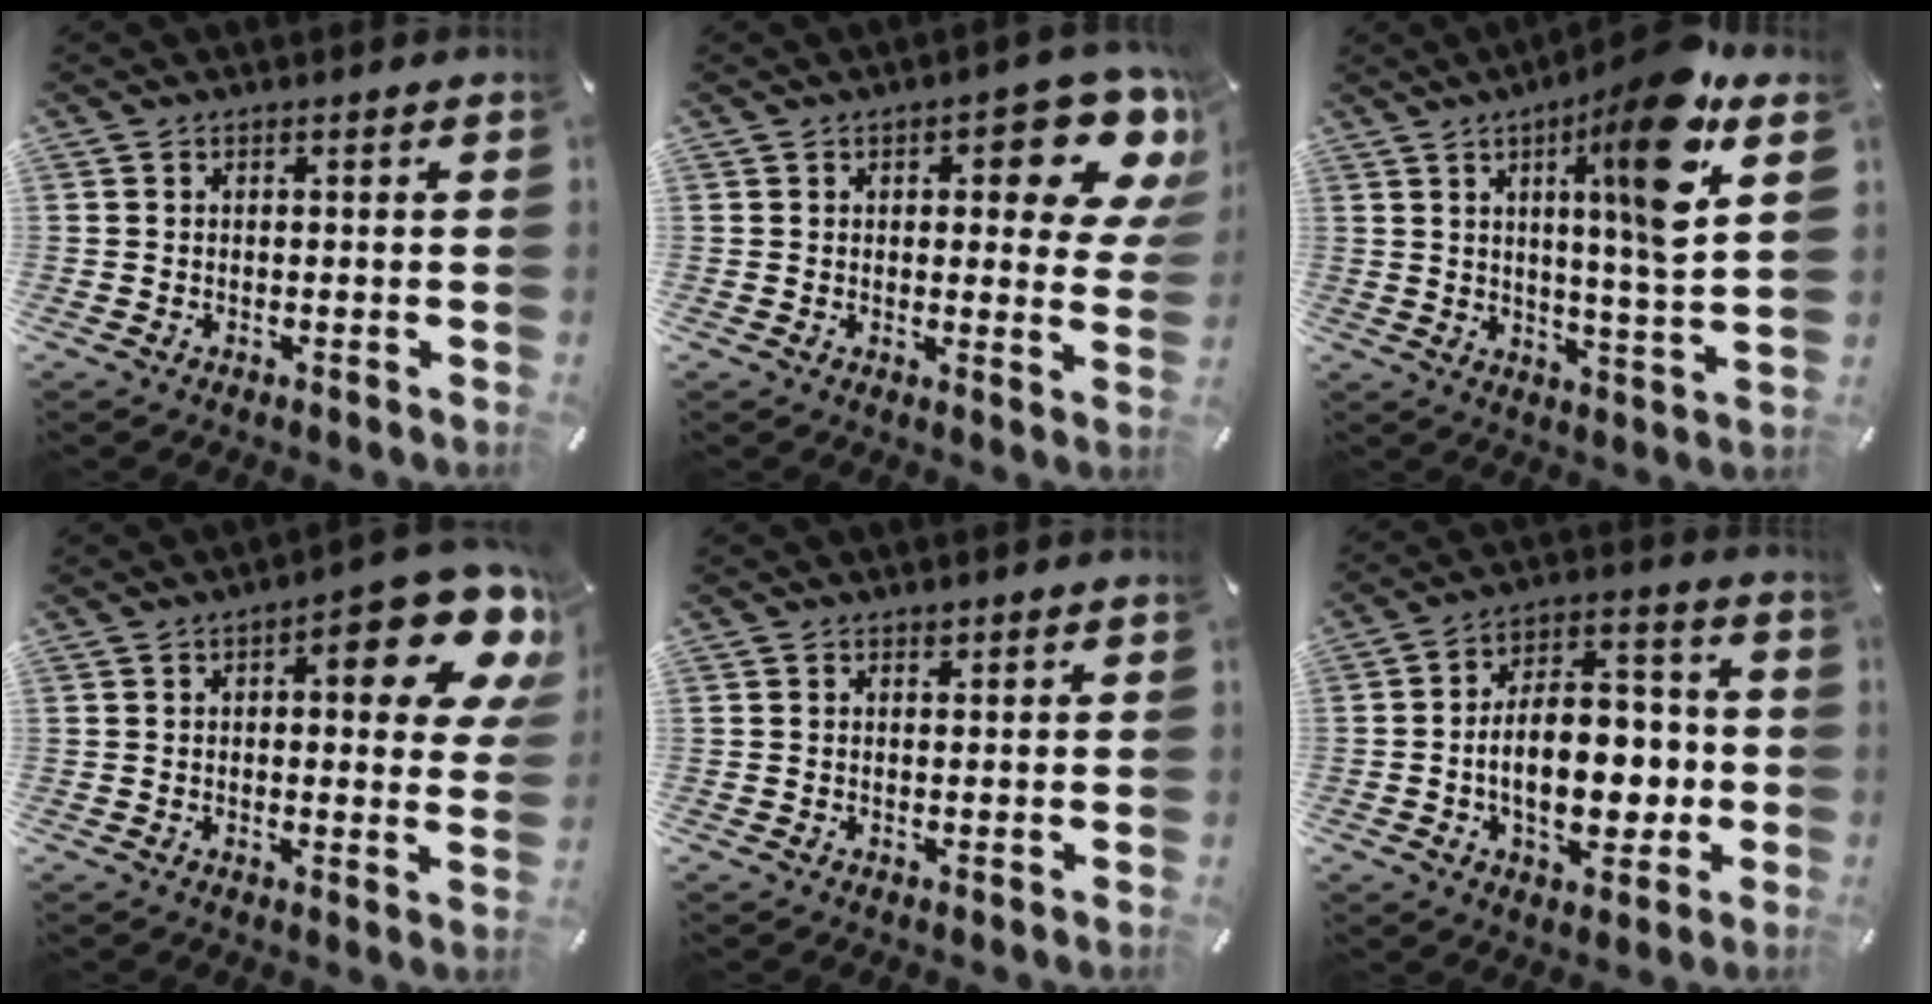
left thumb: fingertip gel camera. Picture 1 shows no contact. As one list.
[{"total": 13.8, "force": [6.0, 5.3, 11.2], "torque": [-0.134, -0.043, 0.097]}, {"total": 17.2, "force": [7.5, 1.9, 15.3], "torque": [-0.237, -0.033, 0.101]}, {"total": 16.7, "force": [7.6, 5.8, 13.7], "torque": [-0.166, -0.051, 0.116]}, {"total": 0.8, "force": [0.7, 0.4, 0.3], "torque": [-0.007, -0.002, 0.013]}, {"total": 15.3, "force": [-2.8, 9.5, 11.7], "torque": [-0.179, 0.010, -0.050]}]